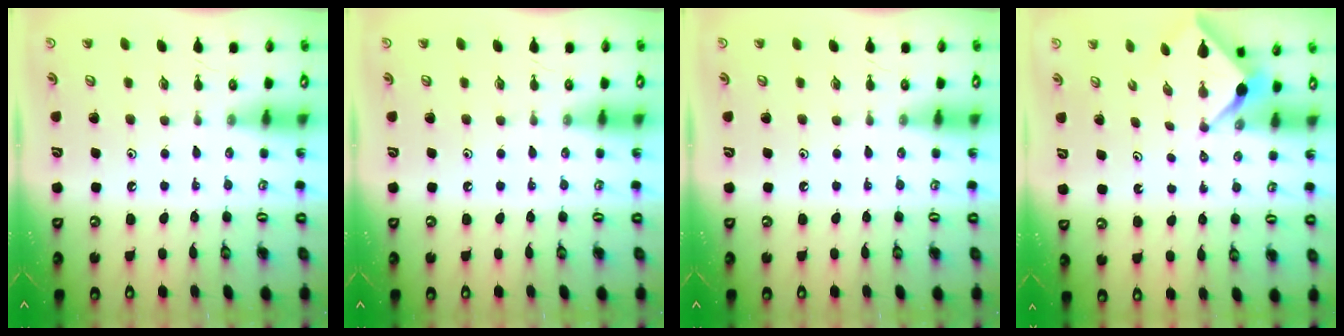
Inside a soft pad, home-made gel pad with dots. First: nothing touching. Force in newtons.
{"total": 0.0}
{"total": 0.0}
{"total": 2.4, "press": 2.4, "slide": 0.3}